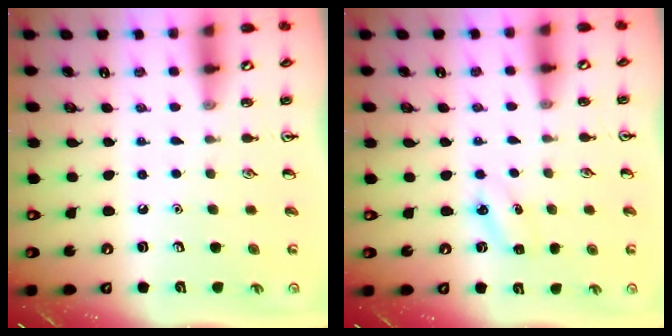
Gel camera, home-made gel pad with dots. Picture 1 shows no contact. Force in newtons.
{"total": 3.8, "press": 3.6, "slide": 1.3}